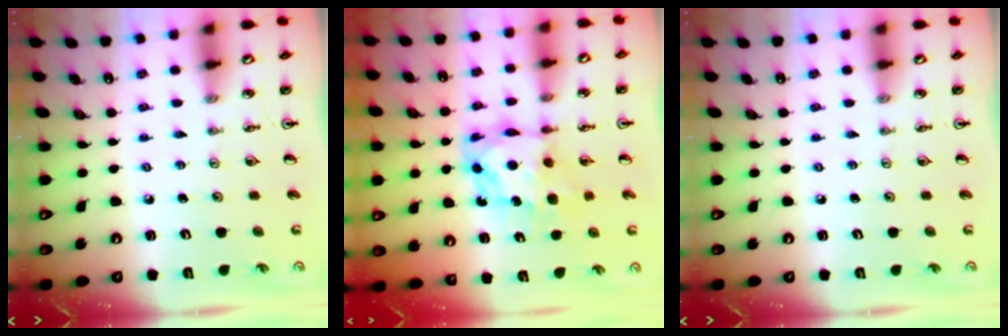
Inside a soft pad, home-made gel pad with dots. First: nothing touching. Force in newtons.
{"total": 7.0, "press": 7.0, "slide": 0.8}
{"total": 0.0}